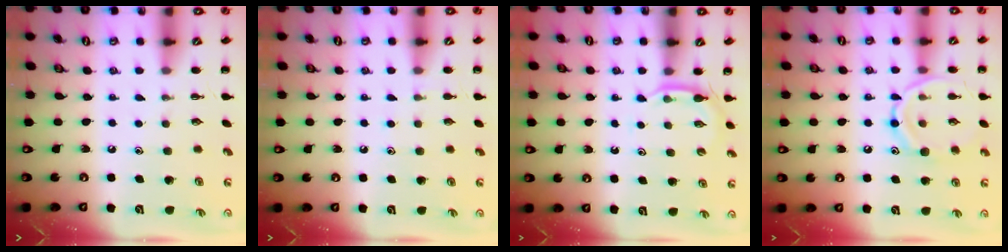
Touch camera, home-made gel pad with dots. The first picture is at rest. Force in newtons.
{"total": 4.5, "press": 4.3, "slide": 1.4}
{"total": 3.1, "press": 2.9, "slide": 1.1}
{"total": 12.6, "press": 12.5, "slide": 0.8}